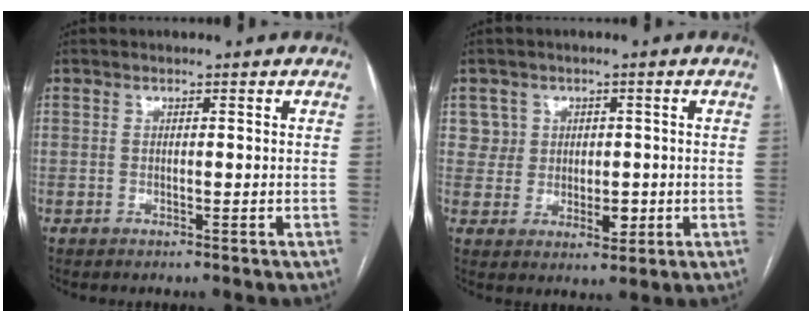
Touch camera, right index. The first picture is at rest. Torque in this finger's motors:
{"motor_torque": [-0.22, 0.24, 0.01, 0.01]}